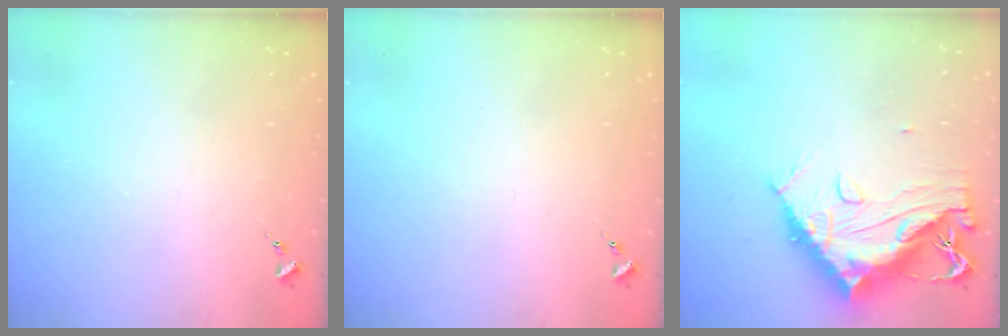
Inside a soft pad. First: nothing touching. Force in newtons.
{"total": 0.0}
{"total": 16.4, "press": 16.3, "slide": 1.5}